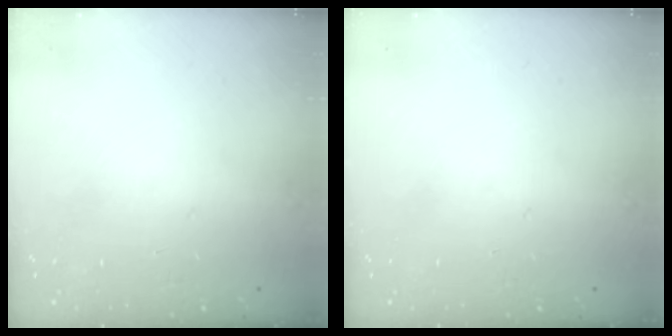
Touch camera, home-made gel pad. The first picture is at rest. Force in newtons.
{"total": 0.0}